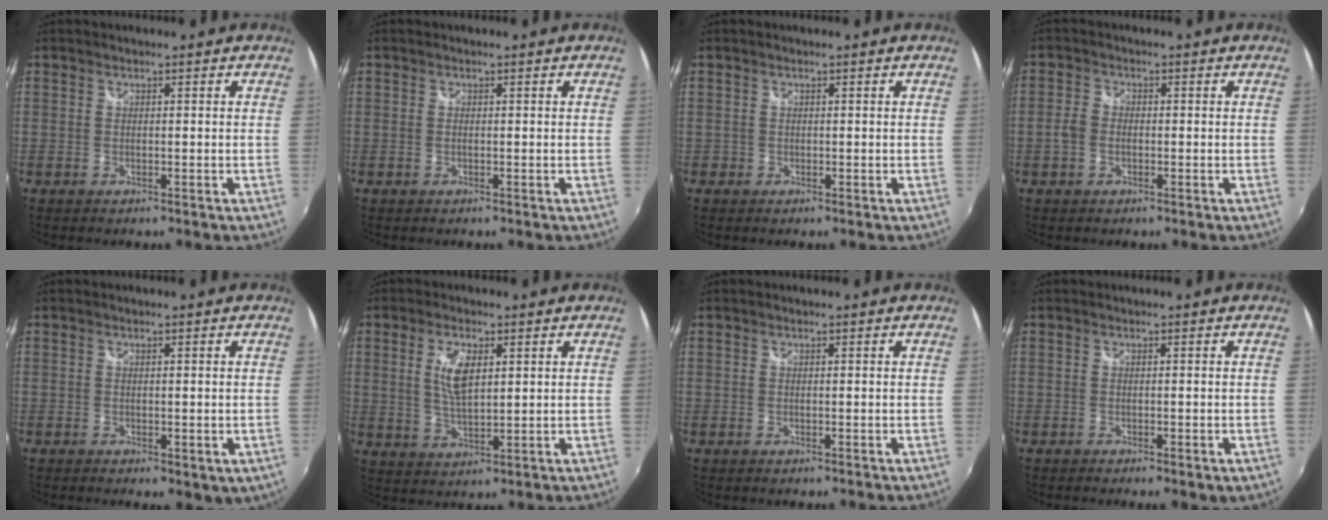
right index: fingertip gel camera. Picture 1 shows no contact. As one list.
[{"total": 0.0}, {"total": 0.9, "force": [-0.2, 0.8, -0.1], "torque": [-0.002, 0.001, -0.004]}, {"total": 3.1, "force": [-1.1, 2.2, 1.9], "torque": [-0.045, 0.004, -0.022]}, {"total": 3.2, "force": [-0.6, 1.6, 2.7], "torque": [-0.042, -0.015, -0.004]}, {"total": 6.3, "force": [1.9, 2.7, 5.4], "torque": [-0.103, 0.001, 0.038]}, {"total": 0.0}, {"total": 2.9, "force": [-1.6, 0.8, 2.3], "torque": [-0.036, -0.013, -0.018]}]